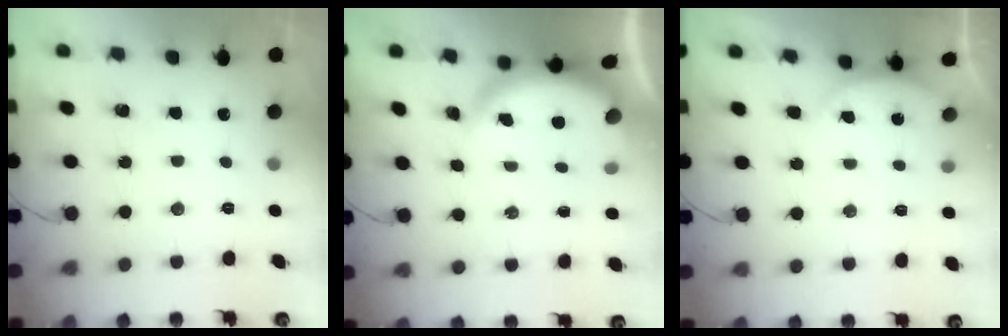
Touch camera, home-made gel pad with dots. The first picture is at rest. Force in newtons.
{"total": 3.8, "press": 3.8, "slide": 0.1}
{"total": 2.8, "press": 2.1, "slide": 1.7}